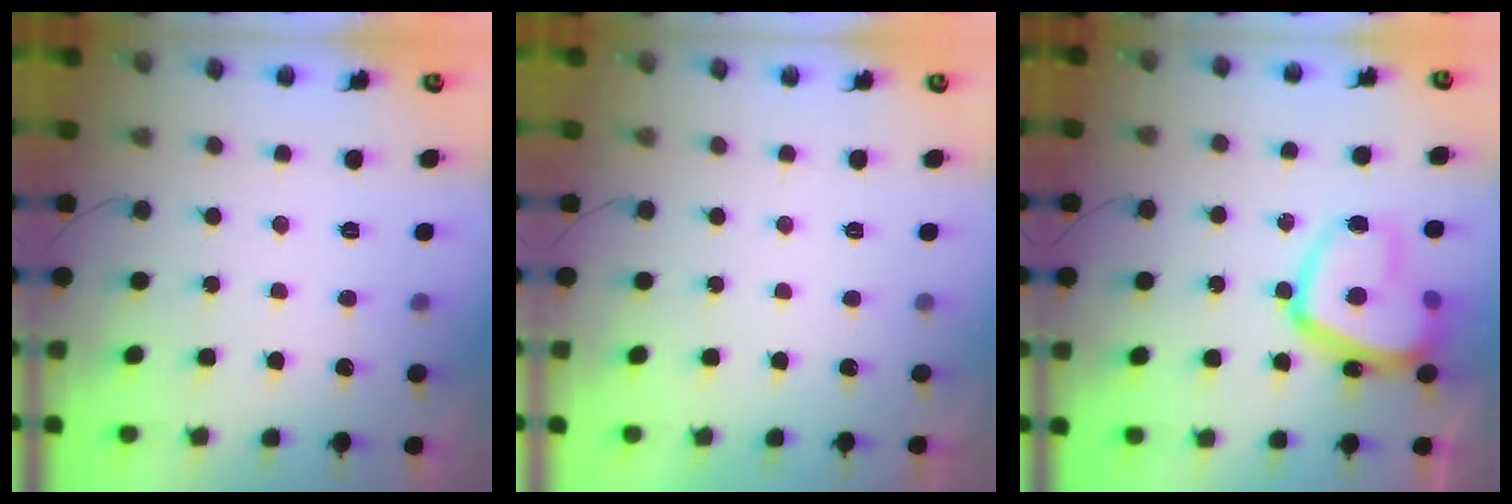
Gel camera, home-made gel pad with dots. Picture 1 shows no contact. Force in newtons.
{"total": 2.3, "press": 2.3, "slide": 0.4}
{"total": 17.8, "press": 17.7, "slide": 1.6}